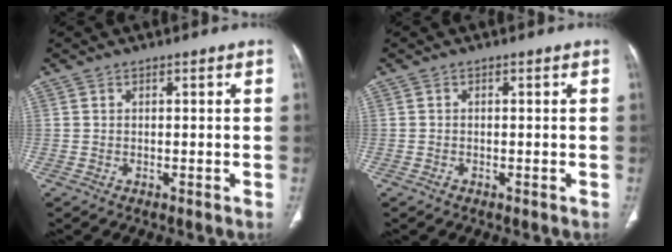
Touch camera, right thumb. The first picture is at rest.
{"total": 1.1, "force": [-0.7, 0.8, 0.2], "torque": [-0.002, 0.004, -0.010]}